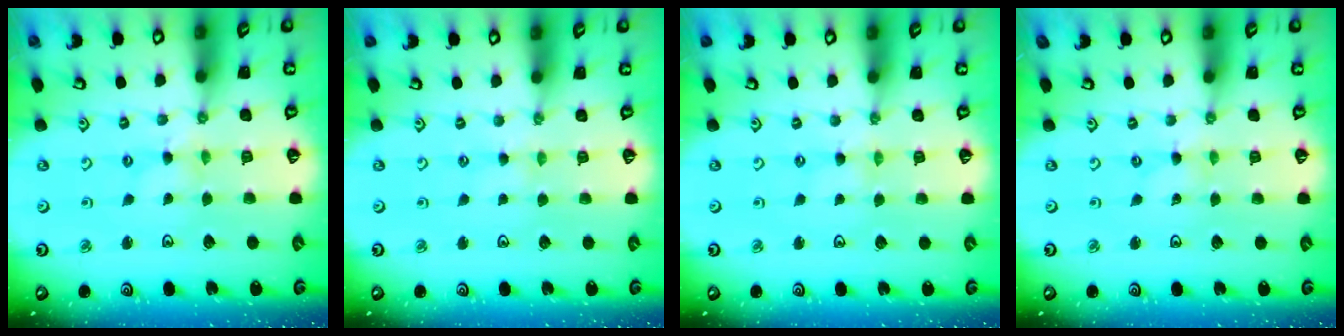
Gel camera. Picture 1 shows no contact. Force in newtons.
{"total": 0.8, "press": 0.8, "slide": 0.3}
{"total": 1.2, "press": 1.2, "slide": 0.3}
{"total": 0.0}